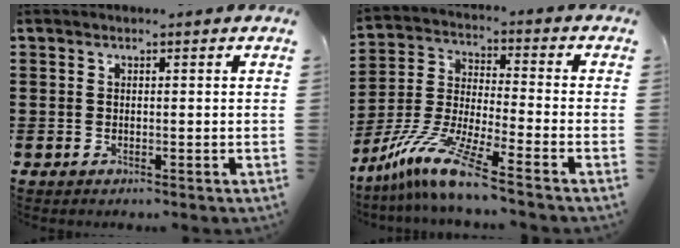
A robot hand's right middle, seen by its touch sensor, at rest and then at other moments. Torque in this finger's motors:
{"motor_torque": [1.98, -0.16, 0.49, 0.21]}